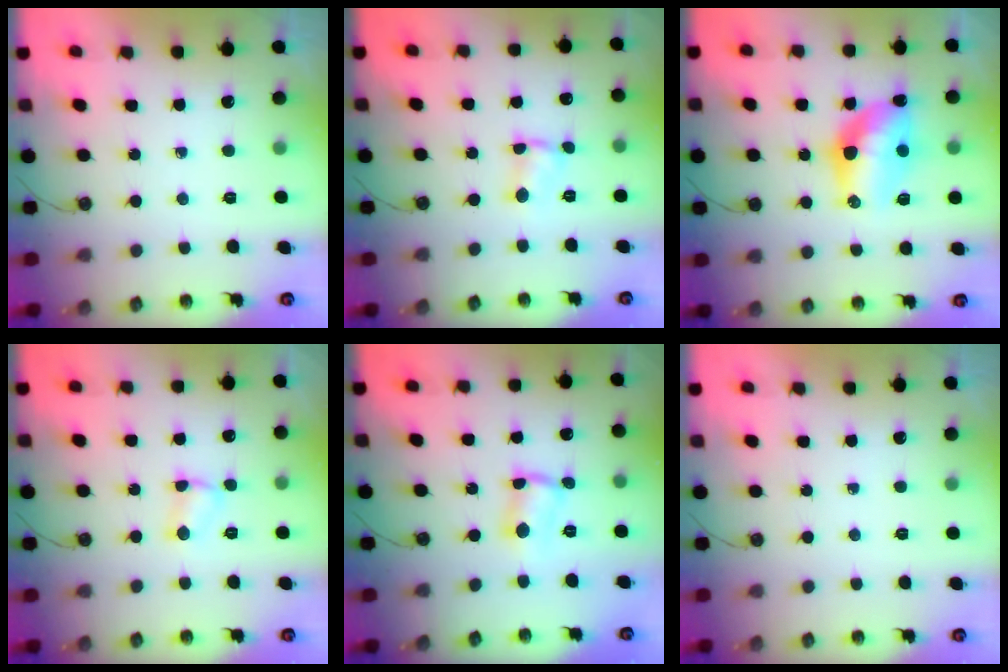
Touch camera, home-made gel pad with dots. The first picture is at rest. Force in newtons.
{"total": 2.5, "press": 2.5, "slide": 0.2}
{"total": 12.2, "press": 12.1, "slide": 1.2}
{"total": 5.2, "press": 5.1, "slide": 0.6}
{"total": 2.3, "press": 2.2, "slide": 0.6}
{"total": 0.0}